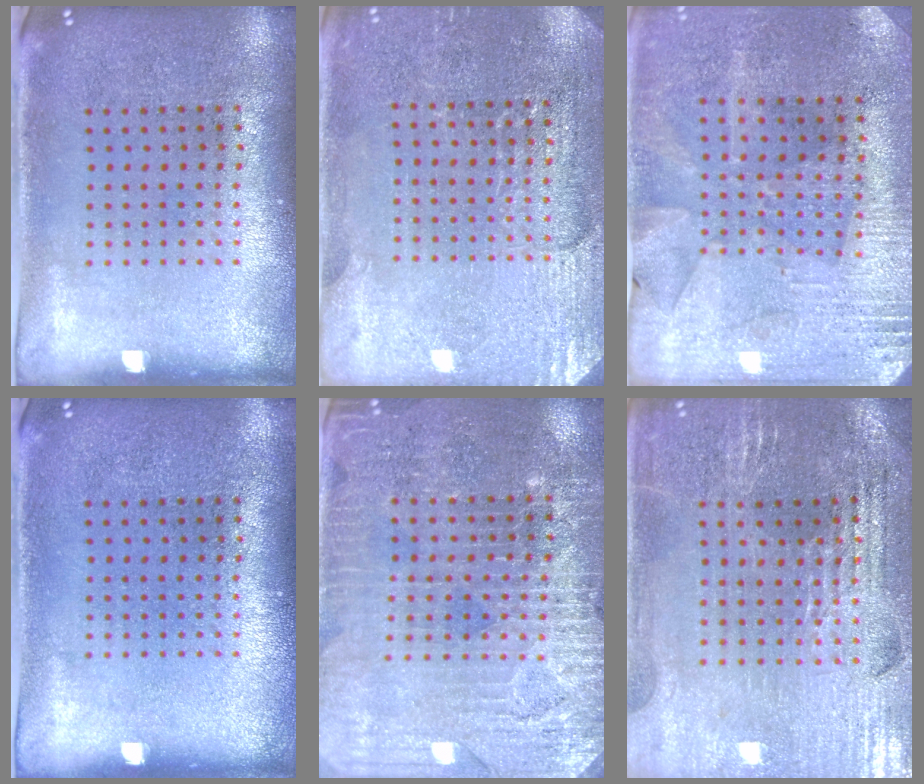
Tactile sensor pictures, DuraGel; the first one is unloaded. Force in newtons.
{"total": 2.9, "press": 2.8, "slide": 0.3}
{"total": 2.9, "press": 2.8, "slide": 0.8}
{"total": 0.0}
{"total": 3.2, "press": 3.1, "slide": 0.8}
{"total": 2.9, "press": 2.9, "slide": 0.5}